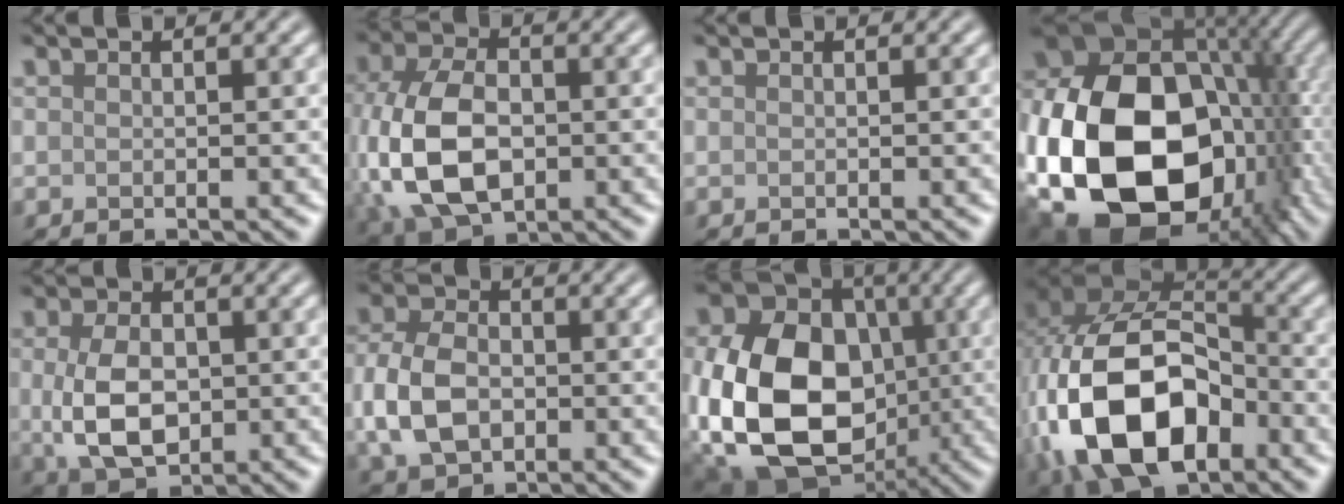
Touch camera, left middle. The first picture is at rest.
{"total": 10.6, "force": [-1.2, 7.1, 7.8], "torque": [-0.201, -0.012, -0.023]}
{"total": 0.0}
{"total": 20.2, "force": [-3.5, 14.1, 14.1], "torque": [-0.285, -0.033, -0.042]}
{"total": 6.0, "force": [-0.4, 3.9, 4.6], "torque": [-0.106, -0.006, -0.004]}
{"total": 6.8, "force": [-1.2, 4.7, 4.7], "torque": [-0.117, 0.000, -0.029]}
{"total": 18.4, "force": [-2.5, 14.4, 11.3], "torque": [-0.235, -0.025, -0.060]}
{"total": 15.5, "force": [-4.0, 9.8, 11.2], "torque": [-0.243, -0.016, -0.080]}